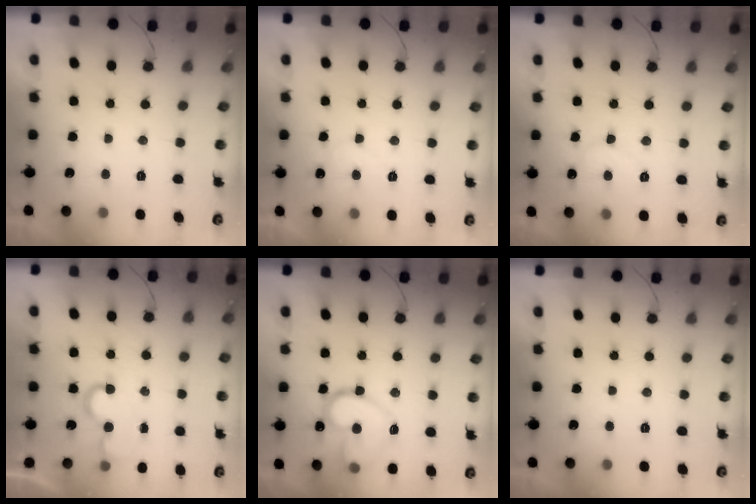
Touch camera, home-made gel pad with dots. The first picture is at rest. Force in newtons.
{"total": 5.4, "press": 5.4, "slide": 0.5}
{"total": 6.2, "press": 6.2, "slide": 0.5}
{"total": 5.2, "press": 5.1, "slide": 0.5}
{"total": 14.7, "press": 14.6, "slide": 1.6}
{"total": 0.0}